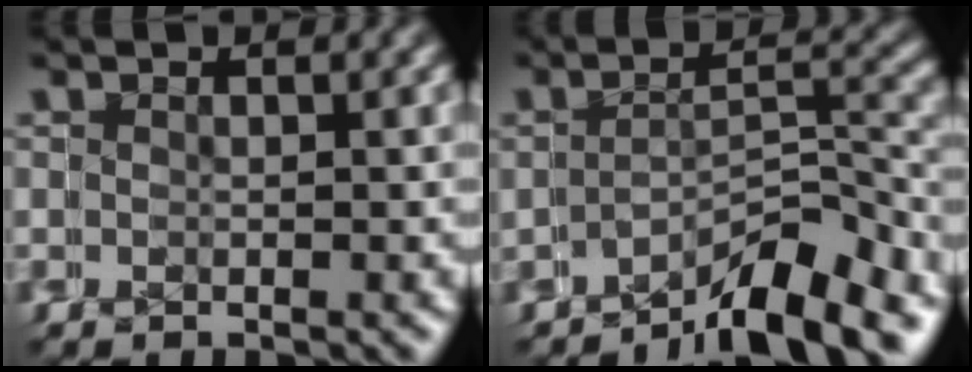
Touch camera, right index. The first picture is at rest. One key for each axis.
{"total": 7.5, "fx": -6.5, "fy": 1.0, "fz": 3.5, "tx": -0.012, "ty": 0.005, "tz": -0.096}